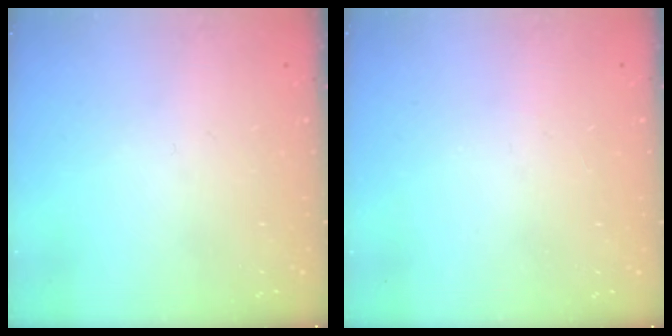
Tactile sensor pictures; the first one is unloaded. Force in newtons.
{"total": 0.0}